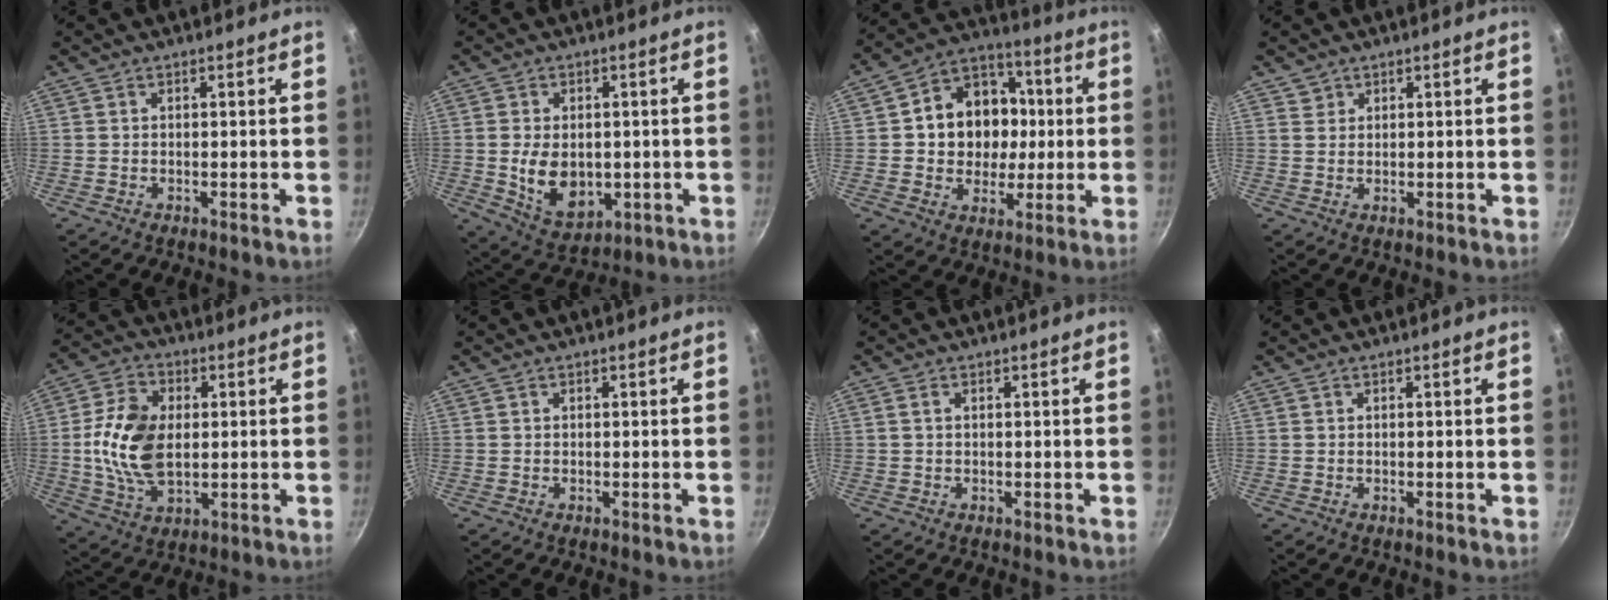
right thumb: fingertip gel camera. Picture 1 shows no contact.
{"total": 10.4, "force": [-0.7, 7.2, 7.4], "torque": [-0.109, -0.007, 0.008]}
{"total": 15.5, "force": [0.9, 13.1, 8.1], "torque": [-0.095, 0.021, 0.009]}
{"total": 1.6, "force": [0.9, 1.3, 0.1], "torque": [0.015, 0.002, 0.015]}
{"total": 13.9, "force": [0.5, 8.8, 10.7], "torque": [-0.188, 0.003, 0.006]}
{"total": 0.0}
{"total": 0.8, "force": [0.2, 0.4, 0.7], "torque": [-0.016, 0.003, 0.003]}
{"total": 0.0}